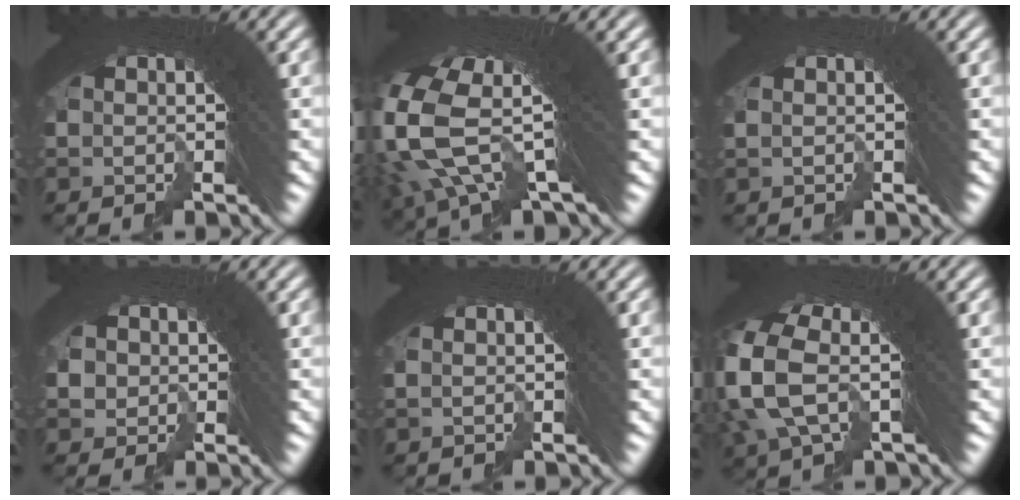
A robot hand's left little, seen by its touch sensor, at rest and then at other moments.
{"total": 10.5, "force": [2.0, 4.5, 9.3], "torque": [-0.195, -0.004, 0.033]}
{"total": 0.0}
{"total": 2.6, "force": [-0.5, 2.4, 0.7], "torque": [-0.008, 0.003, -0.012]}
{"total": 0.0}
{"total": 6.2, "force": [0.8, 3.4, 5.1], "torque": [-0.142, -0.017, 0.018]}